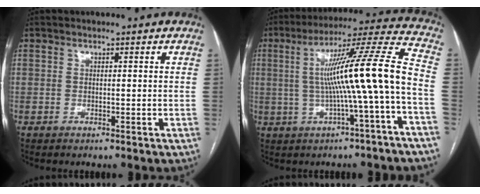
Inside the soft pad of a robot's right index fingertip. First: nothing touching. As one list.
[{"total": 14.2, "force": [-1.7, -0.8, 14.1], "torque": [-0.224, 0.025, -0.029]}]